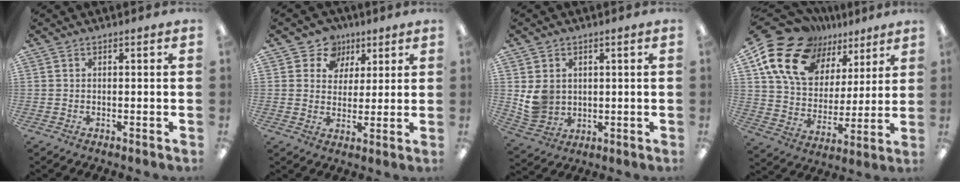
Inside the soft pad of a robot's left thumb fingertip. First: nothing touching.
{"total": 7.9, "force": [4.3, 6.6, 0.8], "torque": [-0.022, -0.026, 0.078]}
{"total": 6.4, "force": [1.7, 5.8, 2.1], "torque": [-0.045, 0.001, 0.037]}
{"total": 20.0, "force": [12.1, 12.8, 9.5], "torque": [-0.184, -0.057, 0.225]}